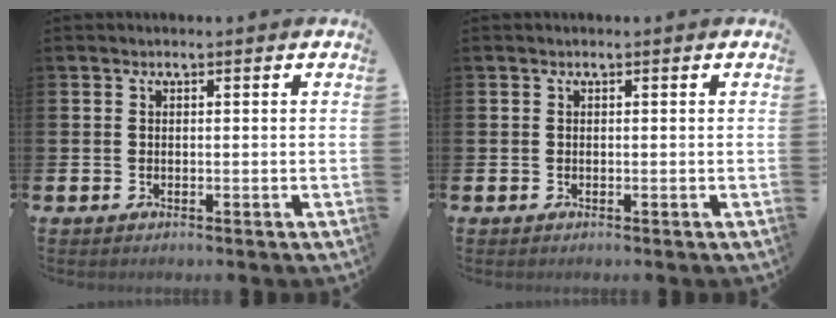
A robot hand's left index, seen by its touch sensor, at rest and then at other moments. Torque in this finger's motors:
{"motor_torque": [-0.07, 0.04, -0.01, -0.01]}